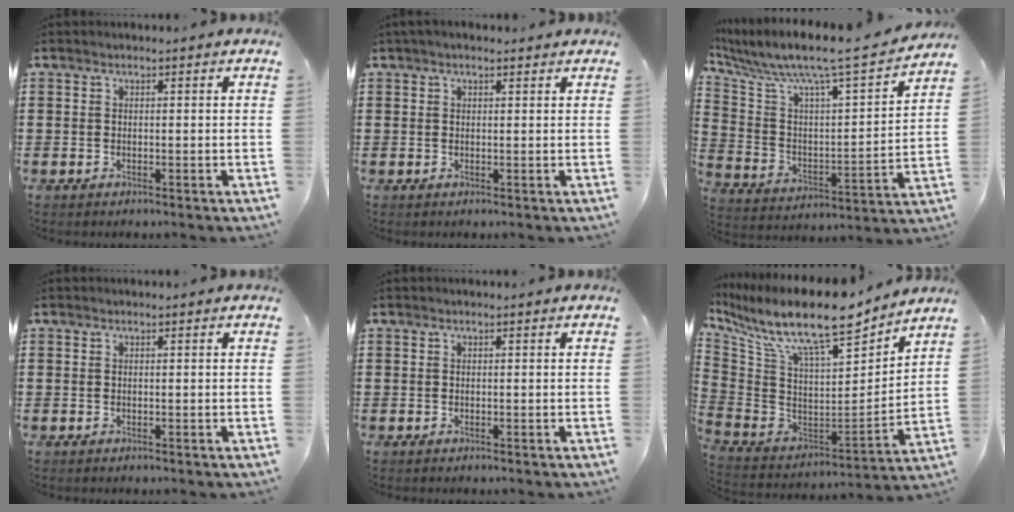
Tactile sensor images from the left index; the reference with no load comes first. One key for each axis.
{"total": 1.1, "fx": 0.7, "fy": 0.5, "fz": 0.7, "tx": -0.014, "ty": 0.004, "tz": 0.013}
{"total": 8.0, "fx": 6.6, "fy": 0.4, "fz": 4.4, "tx": -0.117, "ty": -0.060, "tz": 0.102}
{"total": 0.0}
{"total": 0.0}
{"total": 13.6, "fx": 10.3, "fy": 3.2, "fz": 8.2, "tx": -0.187, "ty": -0.070, "tz": 0.176}